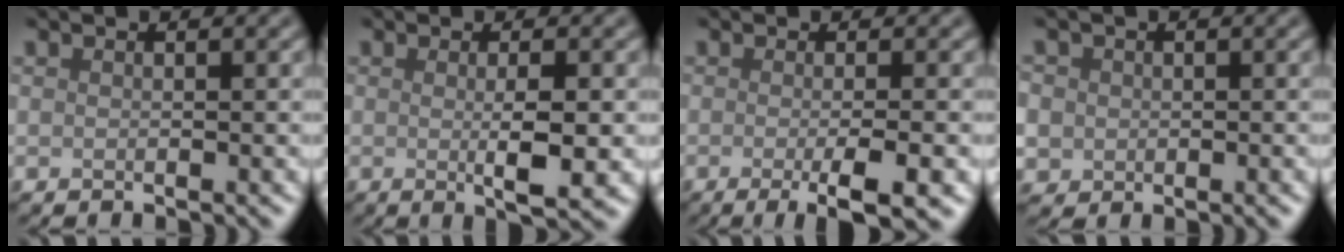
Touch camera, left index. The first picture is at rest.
{"total": 3.9, "force": [-0.2, 0.7, 3.8], "torque": [-0.059, -0.004, -0.001]}
{"total": 5.1, "force": [-1.5, 1.3, 4.7], "torque": [-0.063, -0.009, -0.023]}
{"total": 3.9, "force": [0.2, 3.6, 1.4], "torque": [-0.027, 0.020, -0.013]}